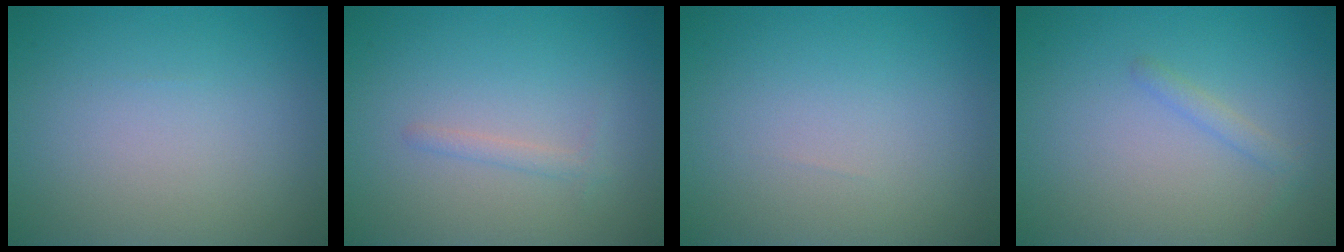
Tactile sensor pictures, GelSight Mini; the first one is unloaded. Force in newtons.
{"total": 1.0, "press": 1.0, "slide": 0.0}
{"total": 0.0}
{"total": 1.1, "press": 1.1, "slide": 0.0}